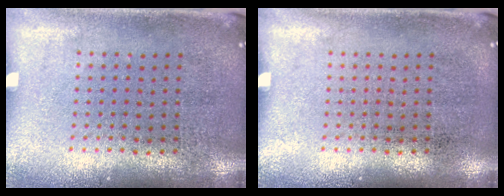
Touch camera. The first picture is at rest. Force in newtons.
{"total": 0.0}